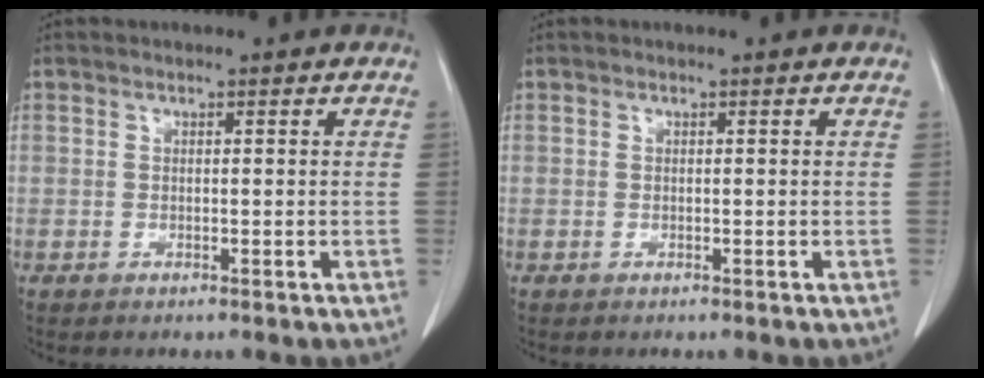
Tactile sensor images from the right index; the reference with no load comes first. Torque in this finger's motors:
{"motor_torque": [0.01, -0.01, 0.00, 0.00]}